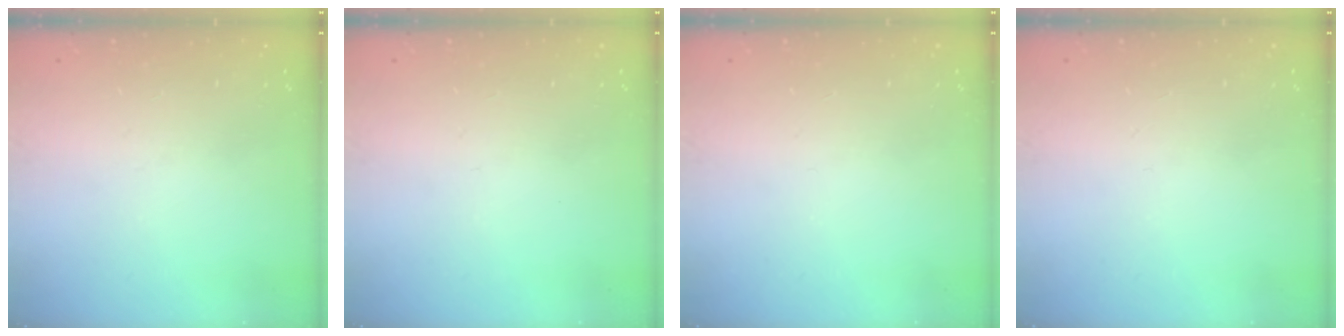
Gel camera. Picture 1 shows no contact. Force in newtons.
{"total": 0.0}
{"total": 0.0}
{"total": 0.0}